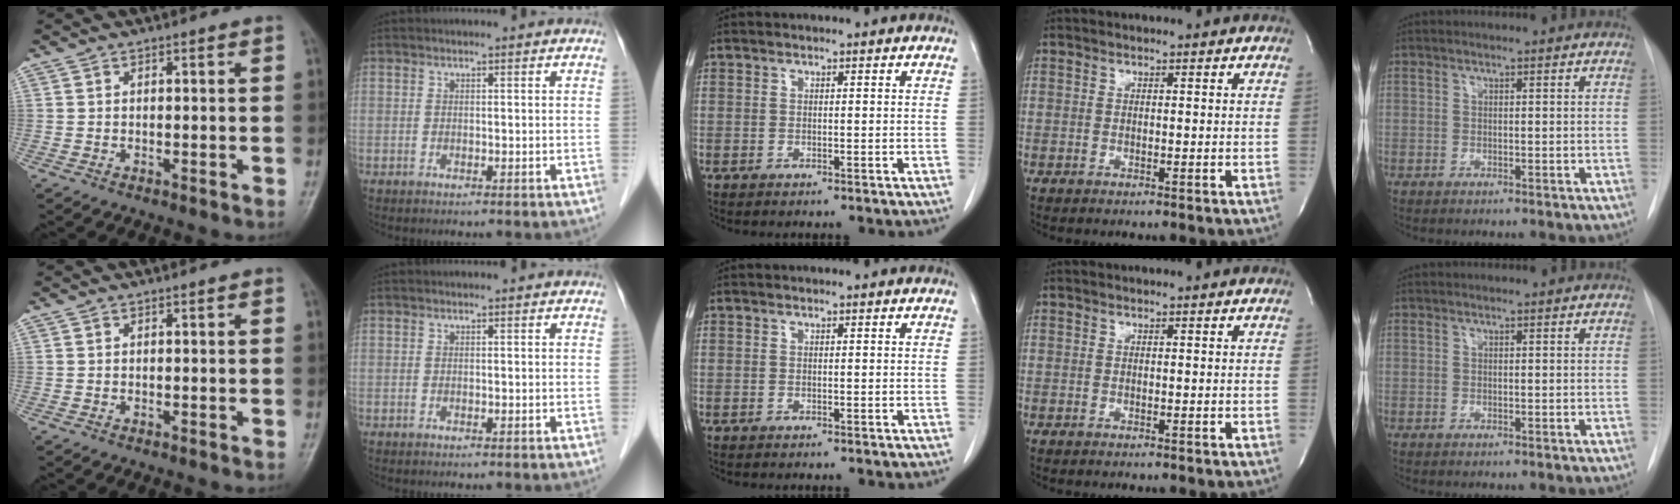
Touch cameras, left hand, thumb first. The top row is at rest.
{}